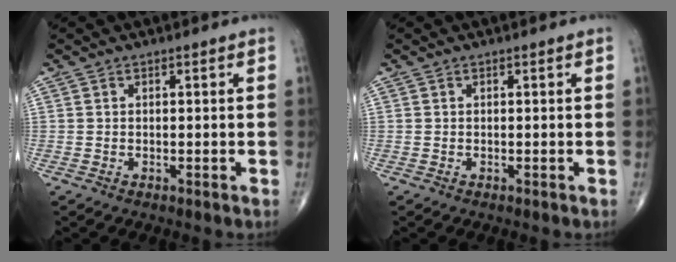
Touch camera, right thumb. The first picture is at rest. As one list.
[{"total": 0.0}]